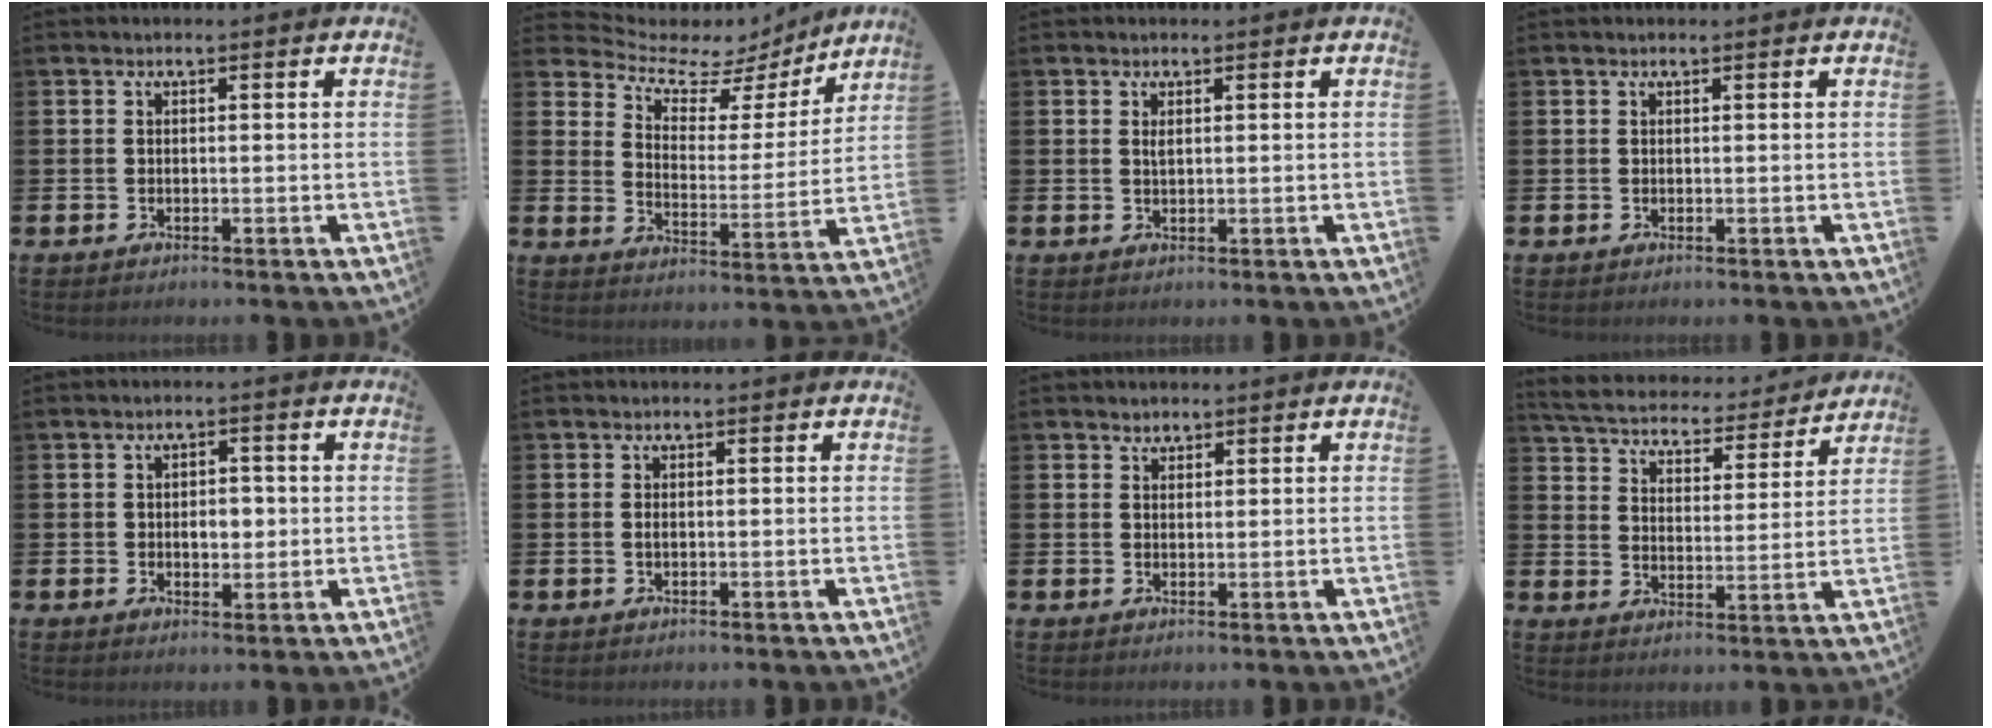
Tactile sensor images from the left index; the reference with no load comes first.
{"total": 6.3, "force": [5.2, 3.3, 1.3], "torque": [-0.049, -0.043, 0.083]}
{"total": 0.7, "force": [0.4, 0.2, 0.5], "torque": [-0.008, 0.001, 0.006]}
{"total": 0.0}
{"total": 2.6, "force": [-0.1, 2.0, 1.7], "torque": [-0.013, 0.000, -0.011]}
{"total": 0.6, "force": [0.0, 0.2, 0.6], "torque": [-0.010, 0.001, -0.001]}
{"total": 1.6, "force": [1.4, 0.6, -0.2], "torque": [0.015, 0.000, 0.025]}
{"total": 5.6, "force": [5.4, 1.1, 0.9], "torque": [-0.047, -0.043, 0.091]}